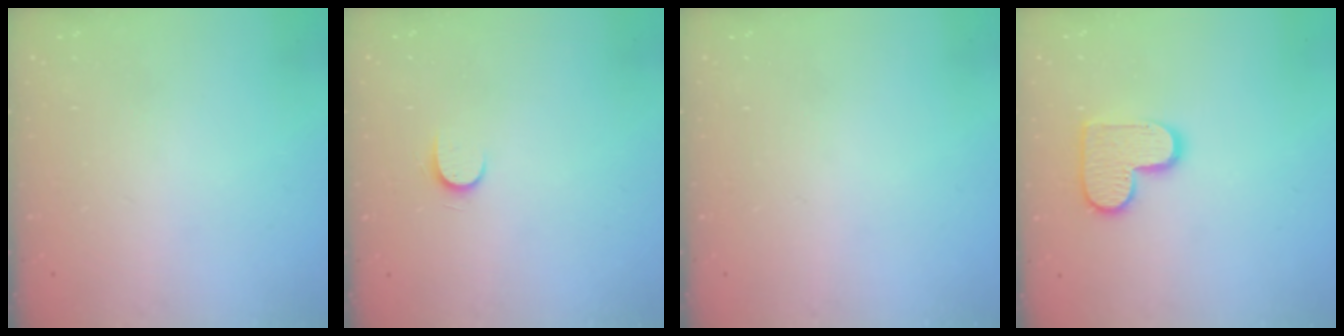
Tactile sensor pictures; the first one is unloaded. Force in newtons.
{"total": 5.2, "press": 5.2, "slide": 0.6}
{"total": 0.0}
{"total": 12.0, "press": 12.0, "slide": 0.7}